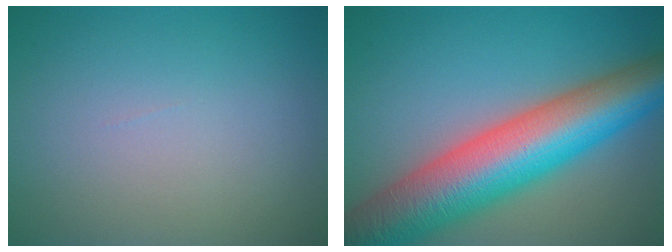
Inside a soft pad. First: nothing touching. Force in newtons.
{"total": 13.1, "press": 13.1, "slide": 0.2}